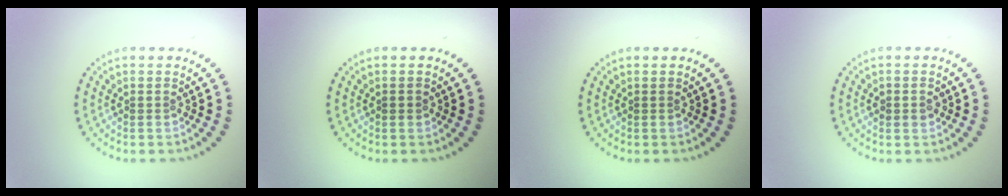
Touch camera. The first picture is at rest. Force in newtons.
{"total": 0.7, "press": 0.7, "slide": 0.0}
{"total": 0.0}
{"total": 0.9, "press": 0.9, "slide": 0.1}